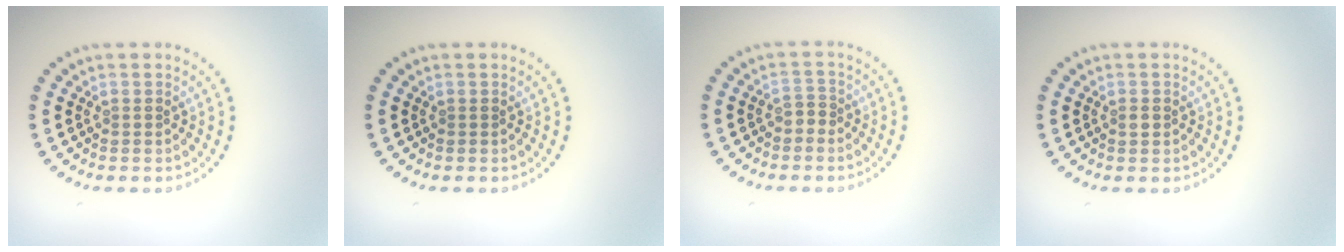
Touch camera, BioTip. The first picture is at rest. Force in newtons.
{"total": 0.0}
{"total": 1.0, "press": 0.8, "slide": 0.5}
{"total": 0.7, "press": 0.6, "slide": 0.2}